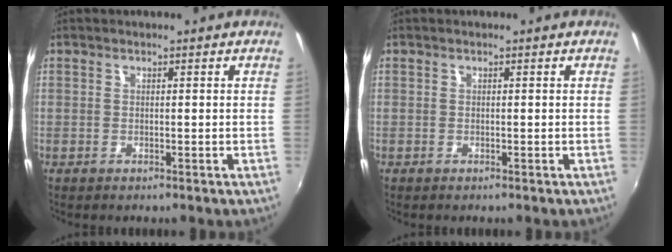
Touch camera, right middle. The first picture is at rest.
{"total": 0.0}